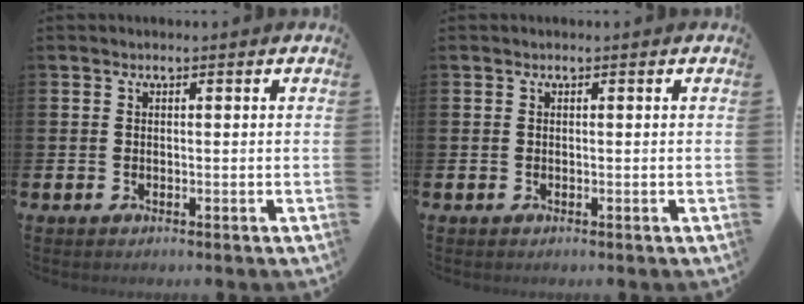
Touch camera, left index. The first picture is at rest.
{"total": 0.0}